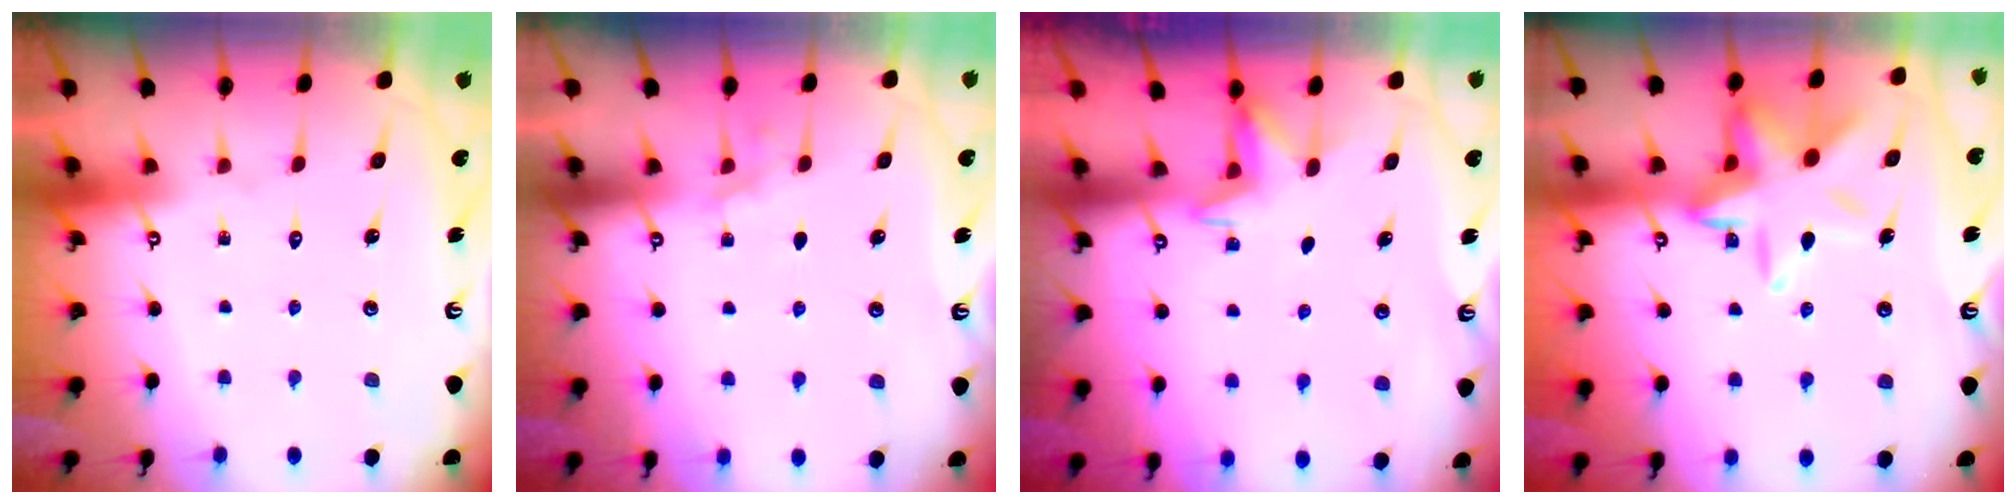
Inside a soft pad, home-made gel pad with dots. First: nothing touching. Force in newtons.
{"total": 2.7, "press": 2.4, "slide": 1.4}
{"total": 2.1, "press": 1.8, "slide": 1.1}
{"total": 14.2, "press": 14.1, "slide": 1.6}